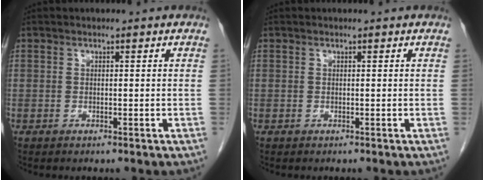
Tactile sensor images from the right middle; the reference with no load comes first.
{"total": 0.0}